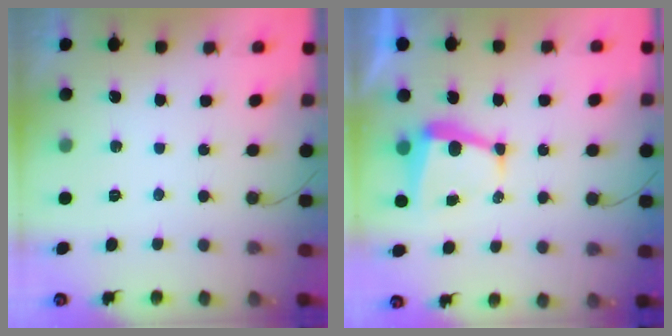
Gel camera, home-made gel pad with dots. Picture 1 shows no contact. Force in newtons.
{"total": 6.2, "press": 6.2, "slide": 0.4}